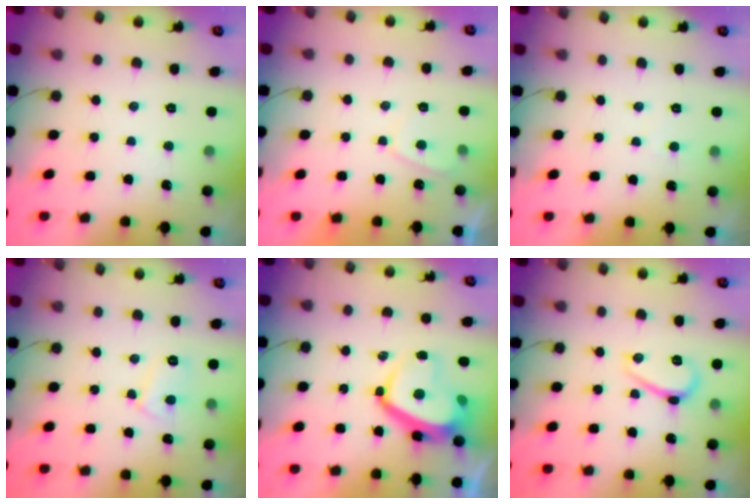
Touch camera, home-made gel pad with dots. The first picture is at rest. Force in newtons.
{"total": 2.4, "press": 2.3, "slide": 0.7}
{"total": 1.3, "press": 1.2, "slide": 0.5}
{"total": 5.6, "press": 5.6, "slide": 0.5}
{"total": 11.1, "press": 11.0, "slide": 1.6}
{"total": 5.0, "press": 4.9, "slide": 0.7}